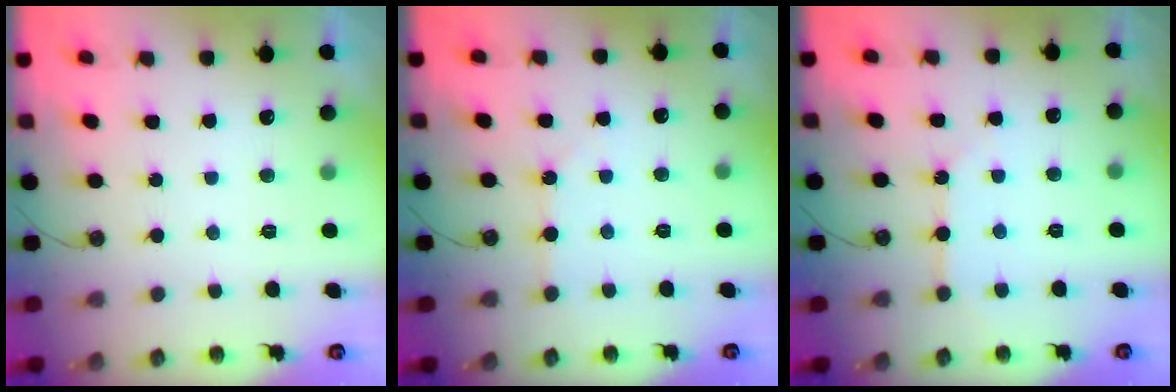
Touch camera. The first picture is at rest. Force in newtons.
{"total": 2.0, "press": 2.0, "slide": 0.4}
{"total": 4.6, "press": 4.6, "slide": 0.4}